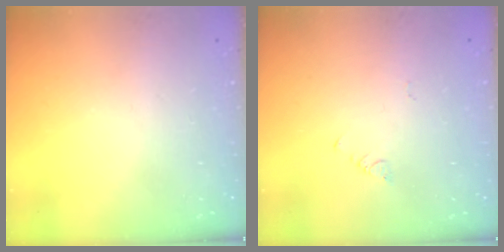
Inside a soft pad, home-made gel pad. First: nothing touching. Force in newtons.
{"total": 1.9, "press": 1.9, "slide": 0.4}